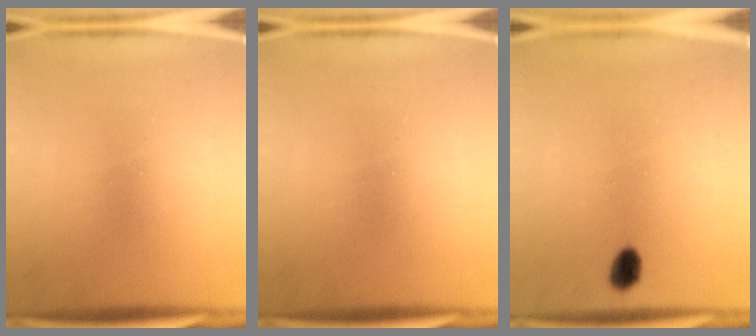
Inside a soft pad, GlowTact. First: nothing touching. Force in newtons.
{"total": 0.0}
{"total": 3.5}